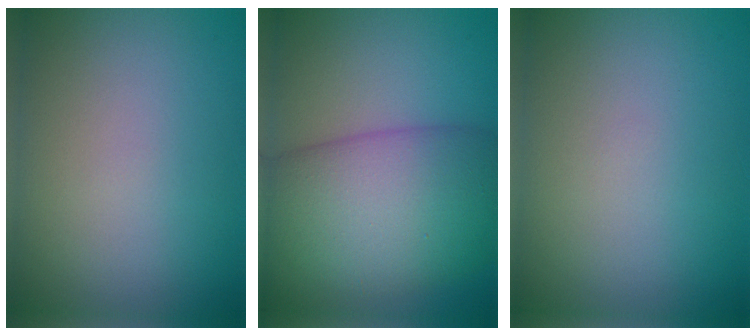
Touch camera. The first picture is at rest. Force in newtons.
{"total": 12.1, "press": 12.1, "slide": 0.5}
{"total": 0.0}